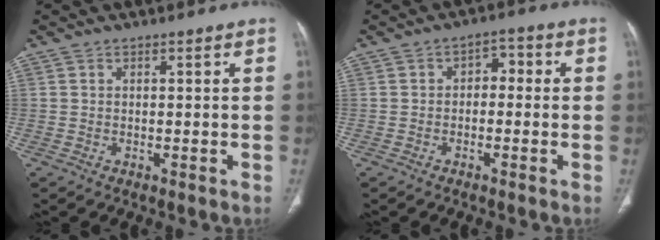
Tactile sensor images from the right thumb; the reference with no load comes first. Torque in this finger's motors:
{"motor_torque": [-0.29, 0.39, -0.18, 0.12, 0.07]}